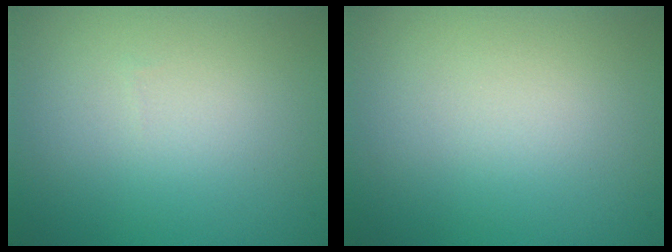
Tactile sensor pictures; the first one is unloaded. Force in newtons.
{"total": 0.0}